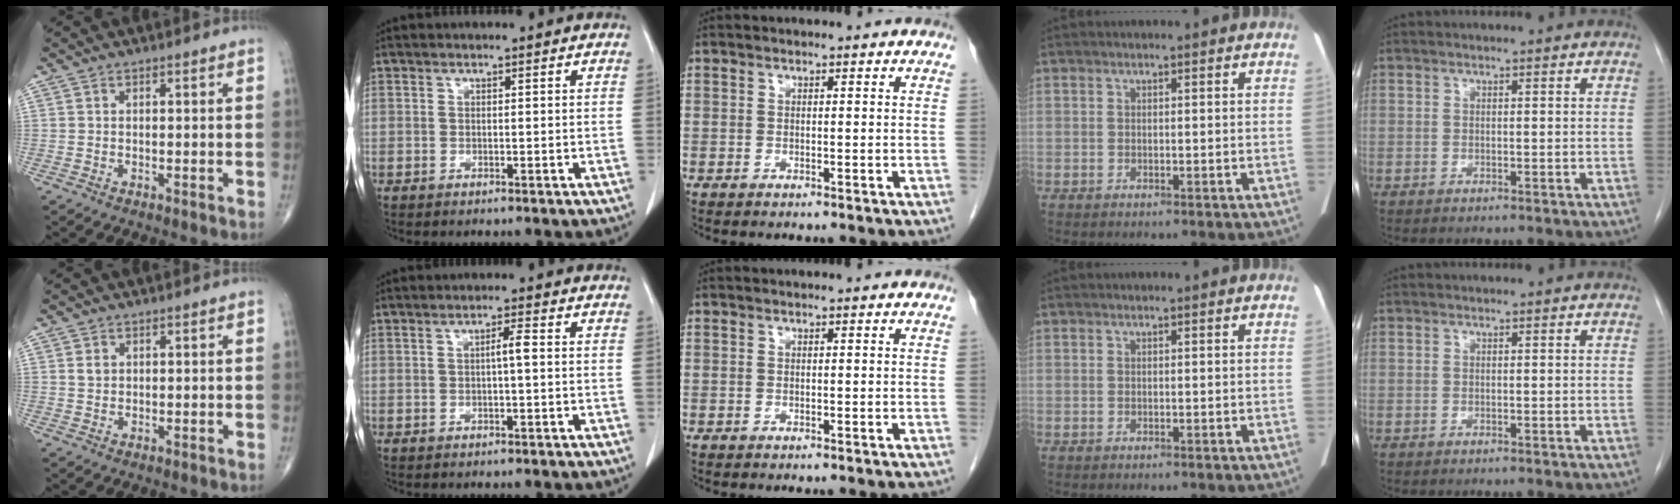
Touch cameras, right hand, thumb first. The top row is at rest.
{"thumb": {"total": 1.4, "force": [0.5, 1.1, 0.7], "torque": [-0.009, -0.001, 0.010]}, "index": {"total": 1.9, "force": [-0.1, 0.0, 1.9], "torque": [-0.032, 0.003, 0.000]}}